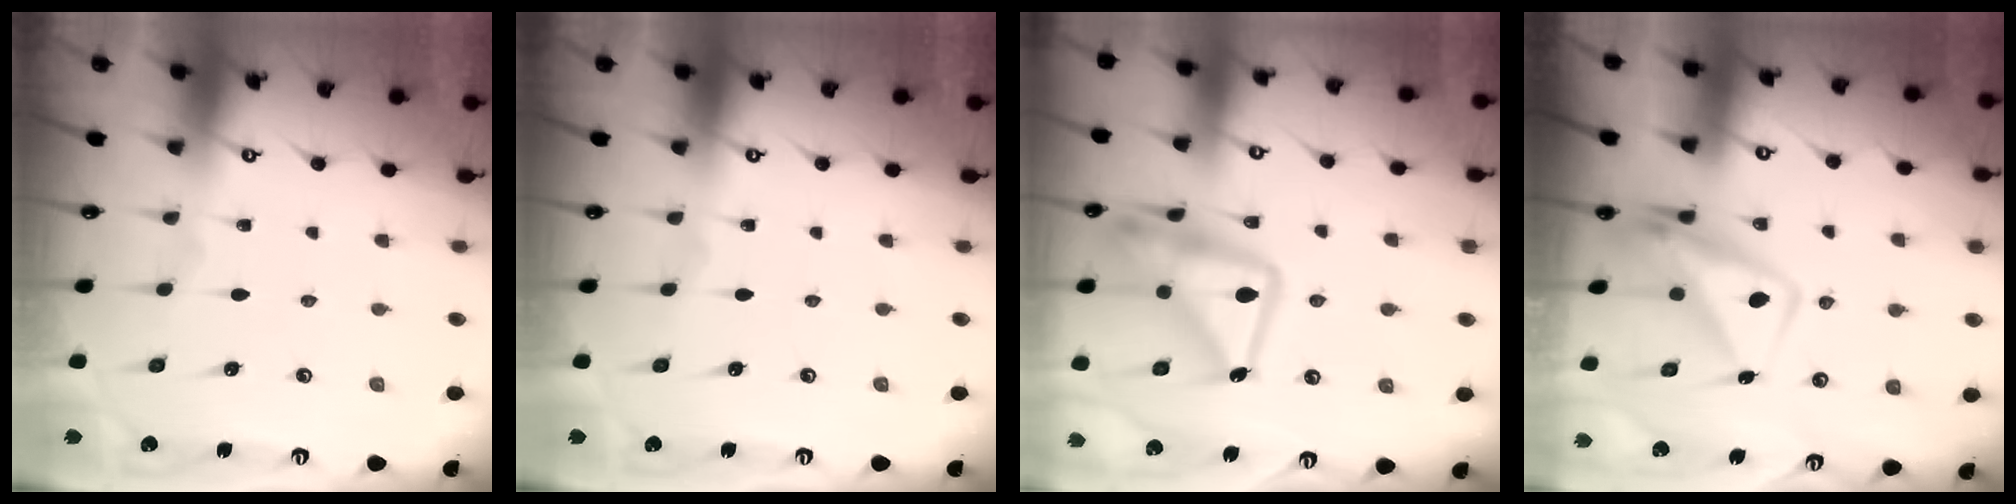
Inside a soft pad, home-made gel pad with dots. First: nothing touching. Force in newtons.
{"total": 0.0}
{"total": 19.2, "press": 19.2, "slide": 1.8}
{"total": 10.3, "press": 10.2, "slide": 1.0}